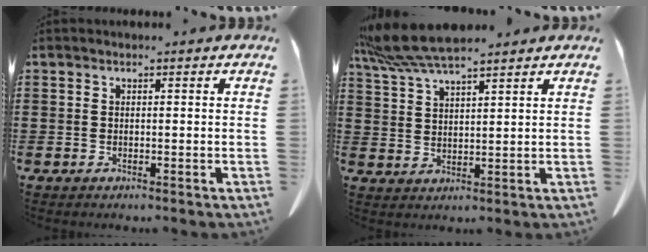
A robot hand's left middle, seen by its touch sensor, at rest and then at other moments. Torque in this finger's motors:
{"motor_torque": [0.30, -0.16, 0.31, 0.19]}